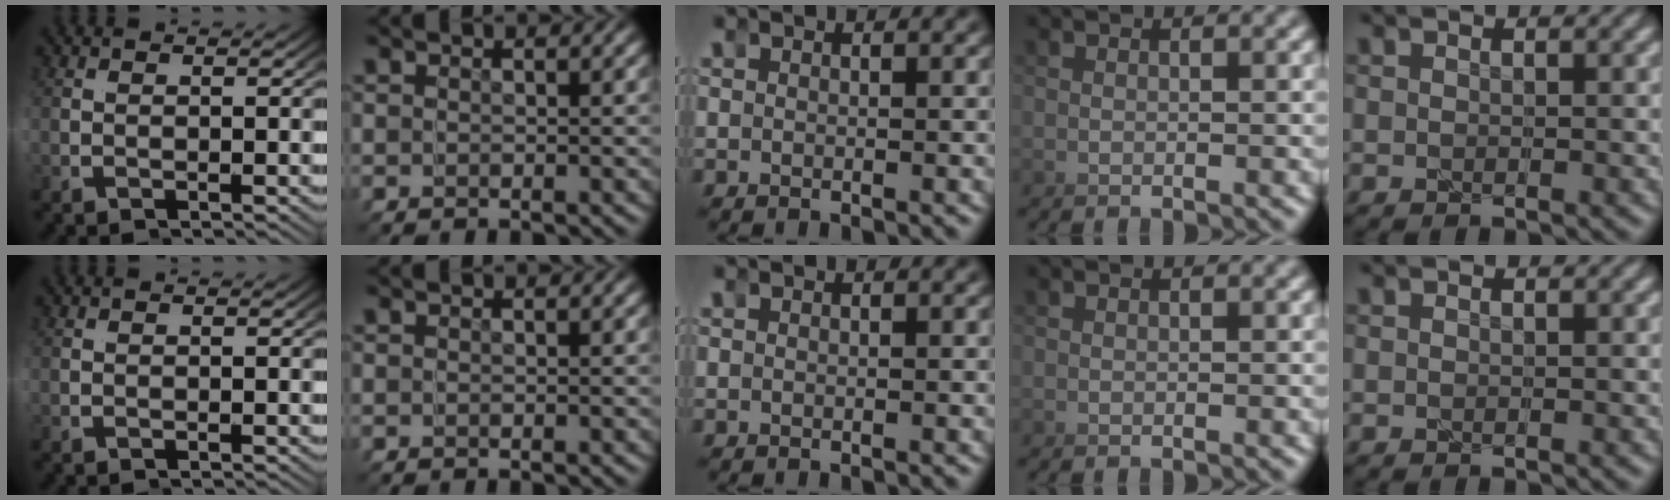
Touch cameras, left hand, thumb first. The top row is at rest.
{}